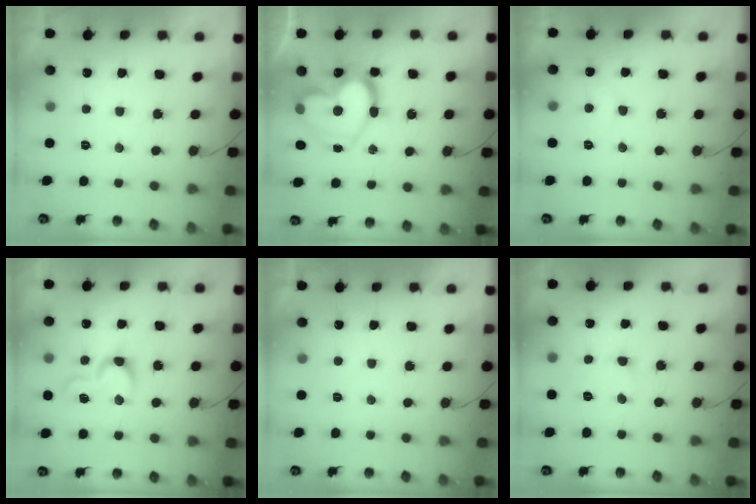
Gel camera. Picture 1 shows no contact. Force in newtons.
{"total": 20.6, "press": 20.5, "slide": 1.8}
{"total": 5.1, "press": 5.0, "slide": 0.4}
{"total": 7.4, "press": 7.3, "slide": 0.8}
{"total": 1.8, "press": 1.8, "slide": 0.0}
{"total": 3.3, "press": 3.3, "slide": 0.4}